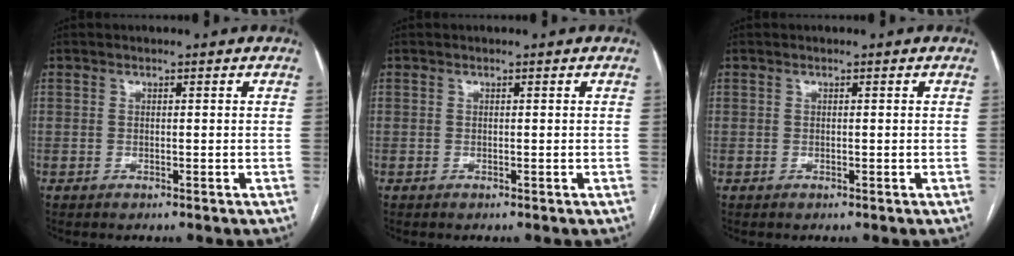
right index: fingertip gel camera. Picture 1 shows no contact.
{"total": 0.0}
{"total": 0.0}